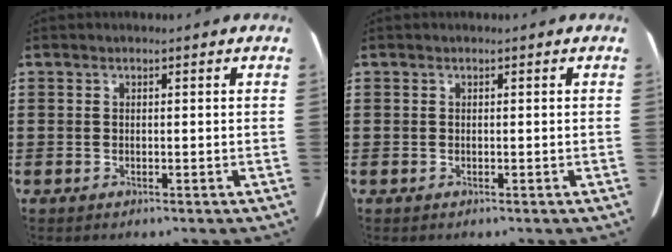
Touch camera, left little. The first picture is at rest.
{"total": 0.0}